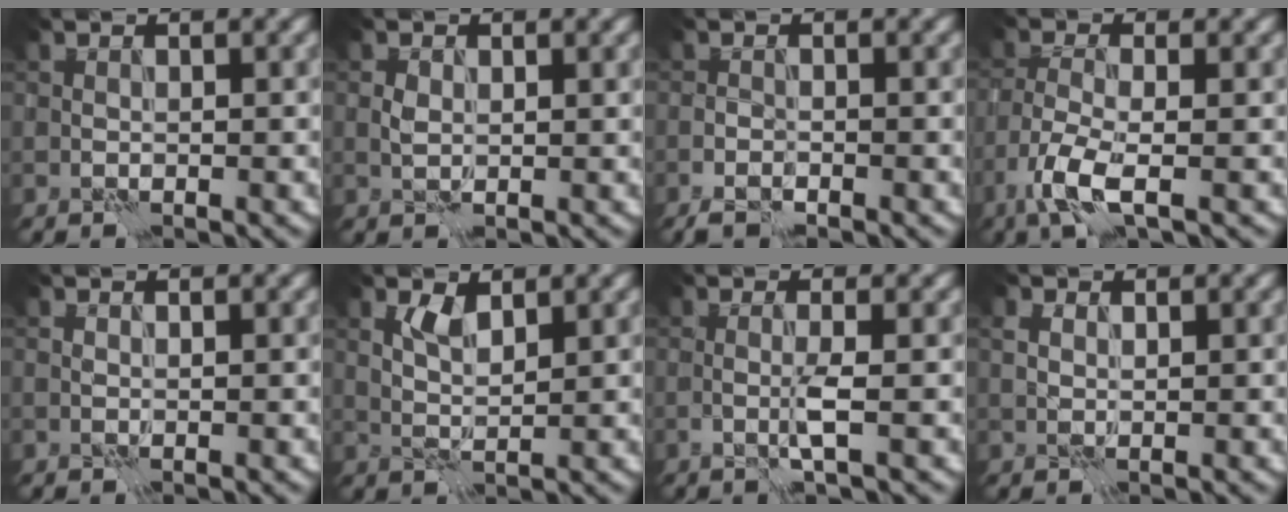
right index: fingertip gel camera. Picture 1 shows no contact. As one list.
[{"total": 1.0, "force": [0.5, 0.6, 0.7], "torque": [-0.015, -0.001, 0.010]}, {"total": 1.5, "force": [-1.2, 0.3, 0.9], "torque": [-0.021, -0.001, -0.025]}, {"total": 4.2, "force": [-2.3, 1.0, 3.4], "torque": [-0.078, -0.006, -0.051]}, {"total": 0.0}, {"total": 1.6, "force": [1.4, 0.1, 0.9], "torque": [-0.022, -0.002, 0.031]}, {"total": 1.4, "force": [-0.3, -0.5, 1.3], "torque": [-0.031, 0.000, -0.007]}, {"total": 0.8, "force": [0.7, 0.4, 0.1], "torque": [-0.009, 0.001, 0.015]}]